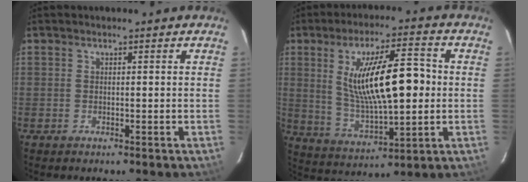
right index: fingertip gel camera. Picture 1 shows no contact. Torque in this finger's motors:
{"motor_torque": [0.72, 0.01, 1.05, 0.21]}